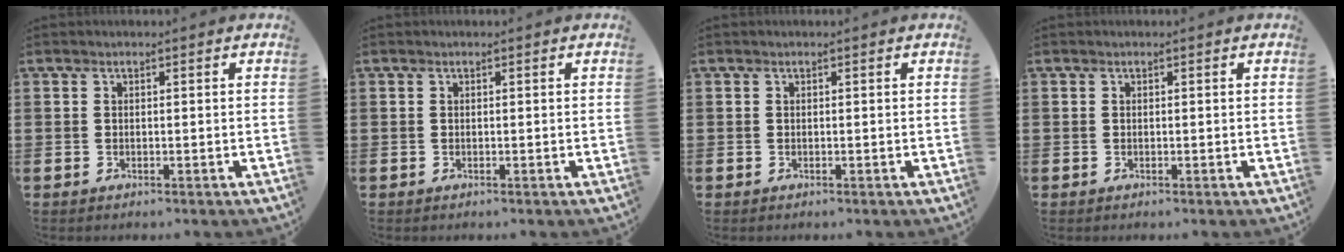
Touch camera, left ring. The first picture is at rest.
{"total": 0.0}
{"total": 0.0}
{"total": 0.0}